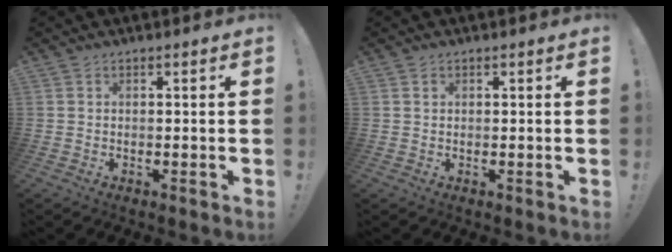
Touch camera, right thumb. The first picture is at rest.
{"total": 0.7, "force": [0.3, 0.6, 0.2], "torque": [-0.004, 0.002, 0.006]}